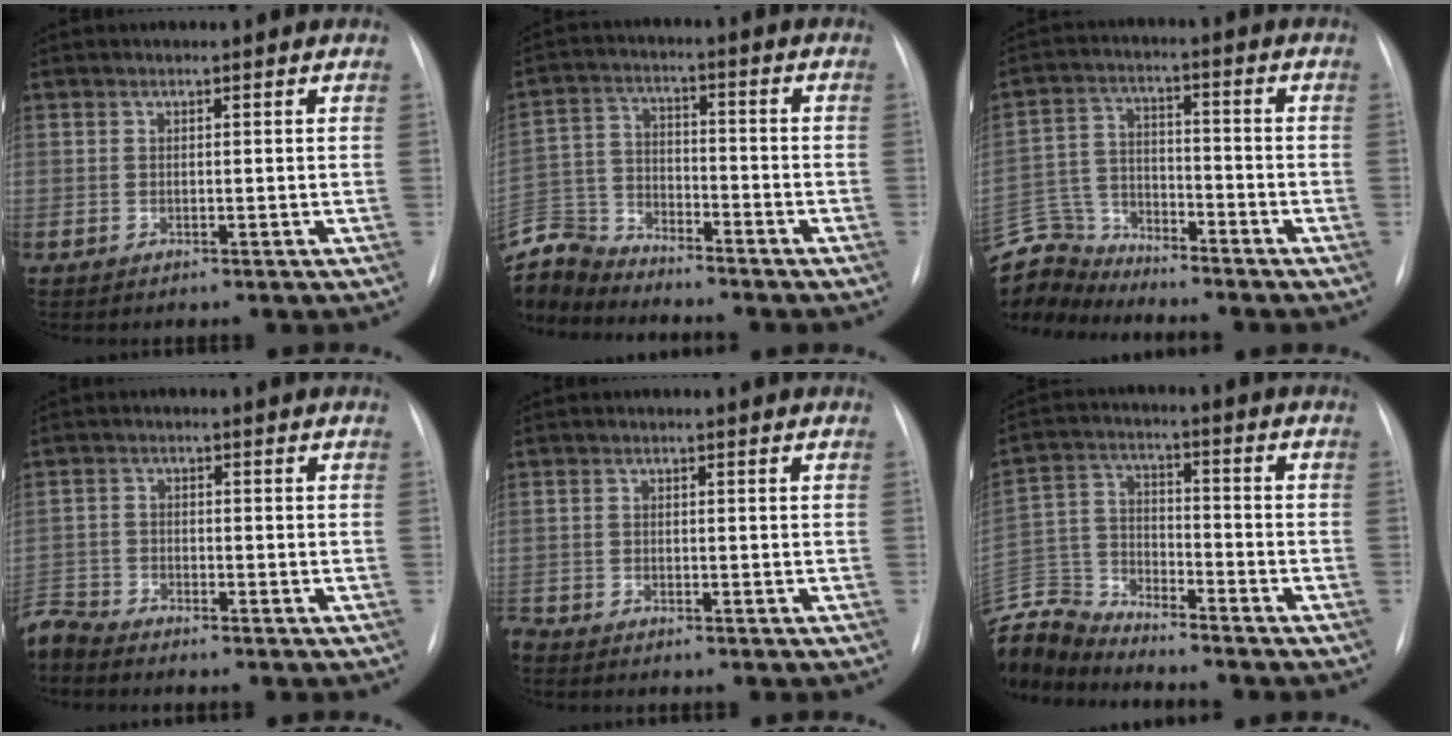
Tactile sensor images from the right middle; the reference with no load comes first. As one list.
[{"total": 11.4, "force": [-11.2, 1.8, 1.3], "torque": [-0.036, 0.016, -0.217]}, {"total": 10.9, "force": [-10.6, 2.2, 0.8], "torque": [-0.026, 0.016, -0.206]}, {"total": 4.9, "force": [-4.8, 0.8, 0.2], "torque": [-0.003, -0.010, -0.096]}, {"total": 2.7, "force": [-2.5, 0.8, 0.7], "torque": [-0.012, -0.005, -0.042]}, {"total": 12.3, "force": [-12.2, 1.1, 1.1], "torque": [-0.032, 0.025, -0.240]}]